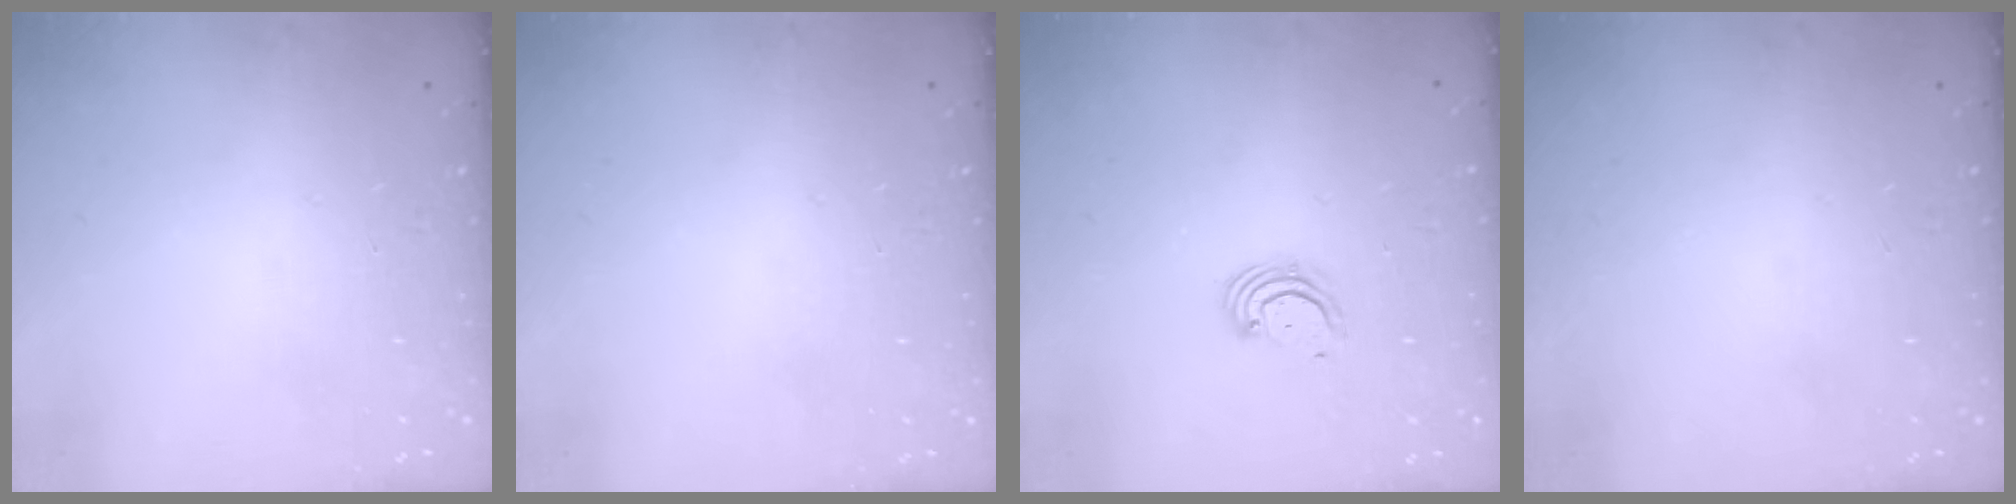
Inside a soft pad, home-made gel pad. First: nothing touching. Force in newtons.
{"total": 0.0}
{"total": 2.5, "press": 2.5, "slide": 0.3}
{"total": 0.0}